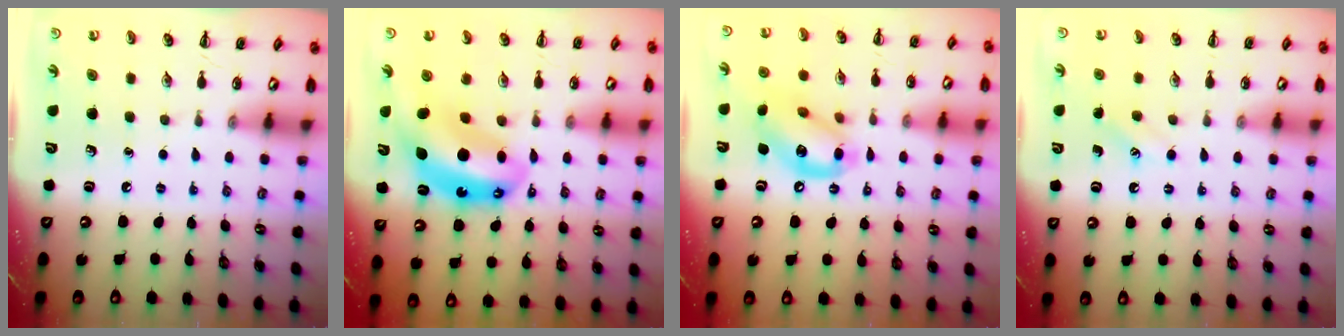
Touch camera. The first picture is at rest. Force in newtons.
{"total": 10.7, "press": 10.3, "slide": 2.8}
{"total": 13.3, "press": 12.9, "slide": 3.2}
{"total": 2.5, "press": 2.5, "slide": 0.6}